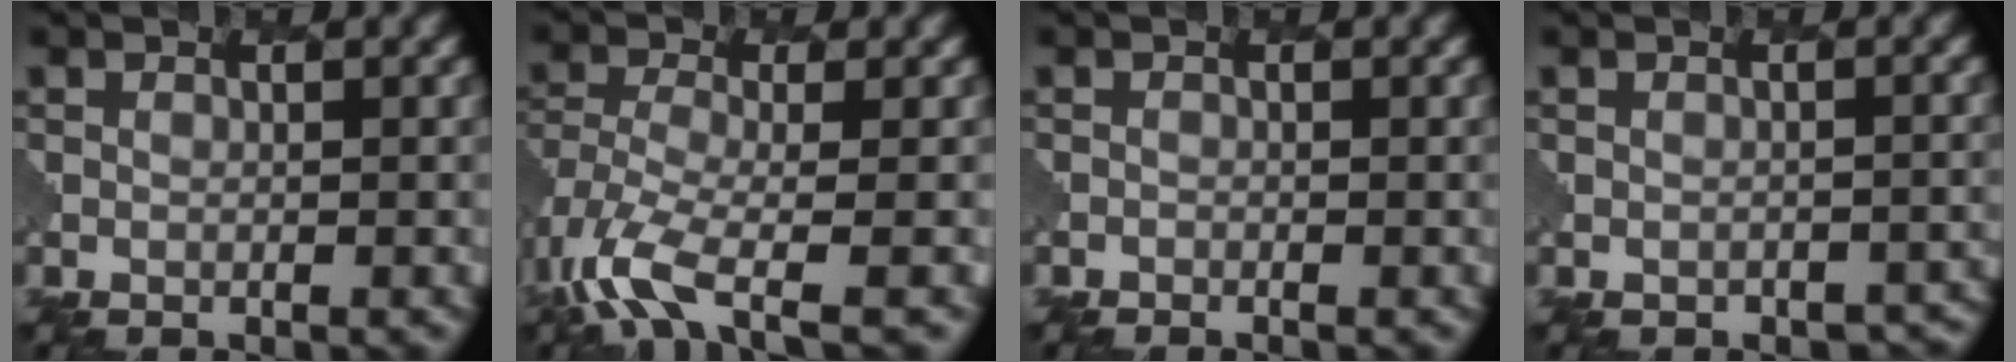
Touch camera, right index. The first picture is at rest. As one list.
[{"total": 6.9, "force": [-3.7, 2.7, 5.2], "torque": [-0.123, -0.012, -0.079]}, {"total": 0.9, "force": [-0.9, 0.0, -0.2], "torque": [0.002, -0.001, -0.011]}, {"total": 1.9, "force": [-1.7, 0.9, 0.1], "torque": [-0.006, -0.004, -0.007]}]